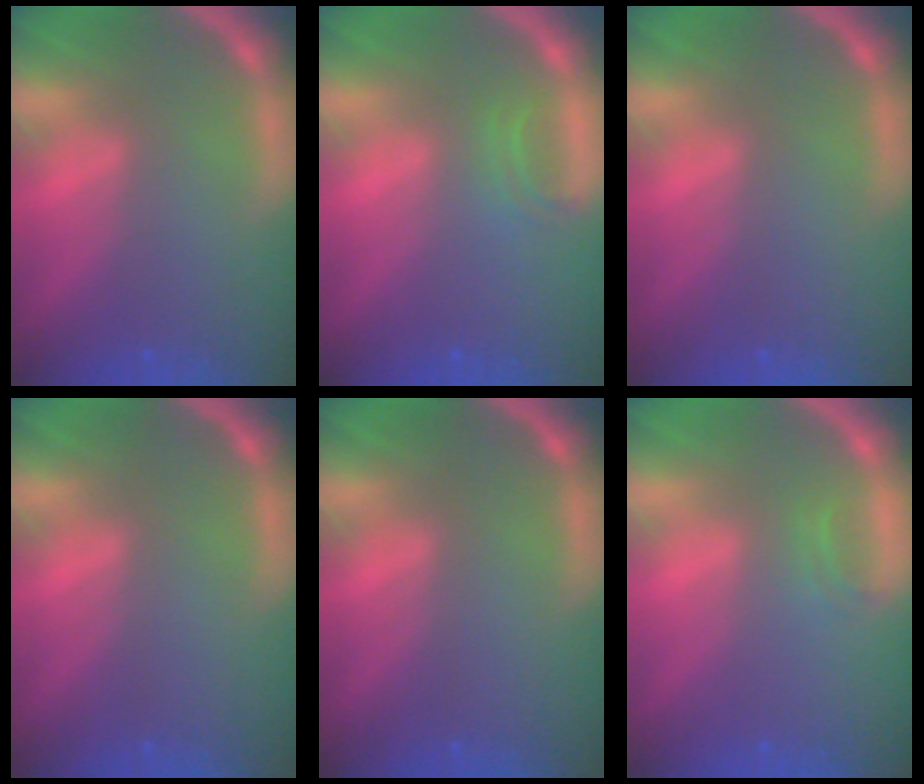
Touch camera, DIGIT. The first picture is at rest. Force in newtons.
{"total": 1.4}
{"total": 0.0}
{"total": 0.0}
{"total": 0.0}
{"total": 0.9}